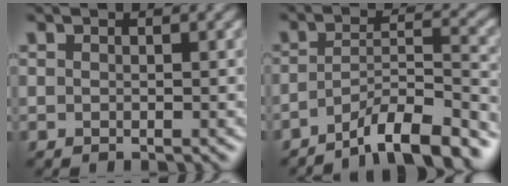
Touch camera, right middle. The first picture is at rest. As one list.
[{"total": 8.2, "force": [-6.1, 1.7, 5.2], "torque": [-0.075, 0.005, -0.103]}]